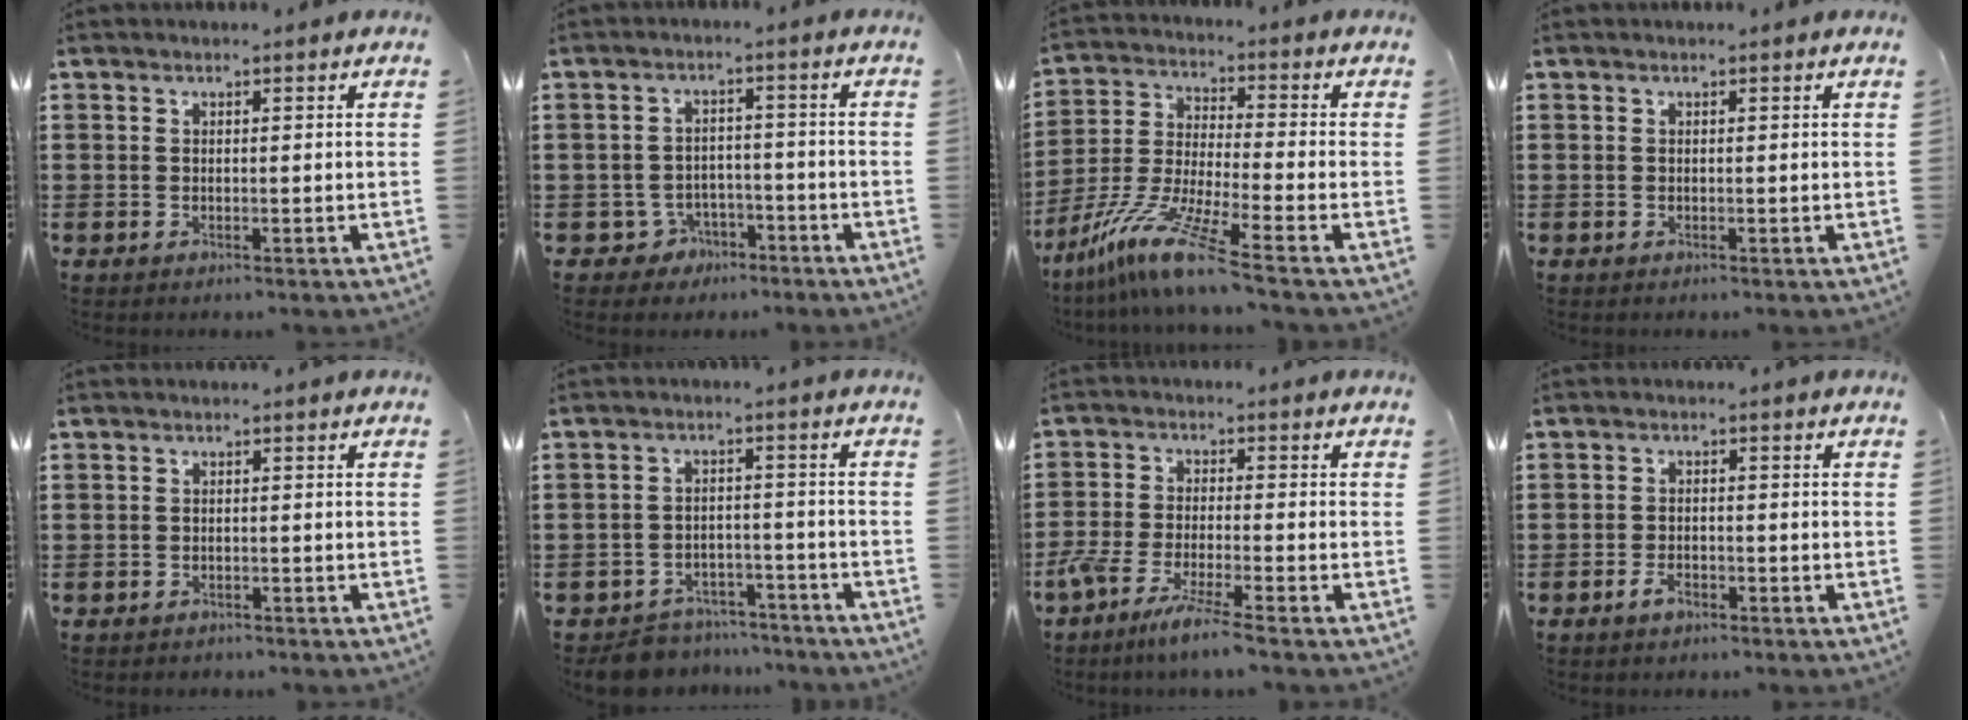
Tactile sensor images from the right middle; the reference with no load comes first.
{"total": 3.4, "force": [-2.7, 2.0, 0.6], "torque": [-0.028, 0.003, -0.061]}
{"total": 10.2, "force": [-7.6, 0.0, 6.9], "torque": [-0.155, -0.010, -0.157]}
{"total": 0.0}
{"total": 0.8, "force": [-0.7, 0.3, -0.1], "torque": [0.001, 0.002, -0.016]}
{"total": 5.4, "force": [-5.2, 1.2, 0.2], "torque": [-0.009, 0.016, -0.108]}
{"total": 6.2, "force": [-5.2, -0.4, 3.3], "torque": [-0.080, -0.024, -0.101]}
{"total": 2.3, "force": [-1.5, 0.9, 1.5], "torque": [-0.034, -0.002, -0.030]}